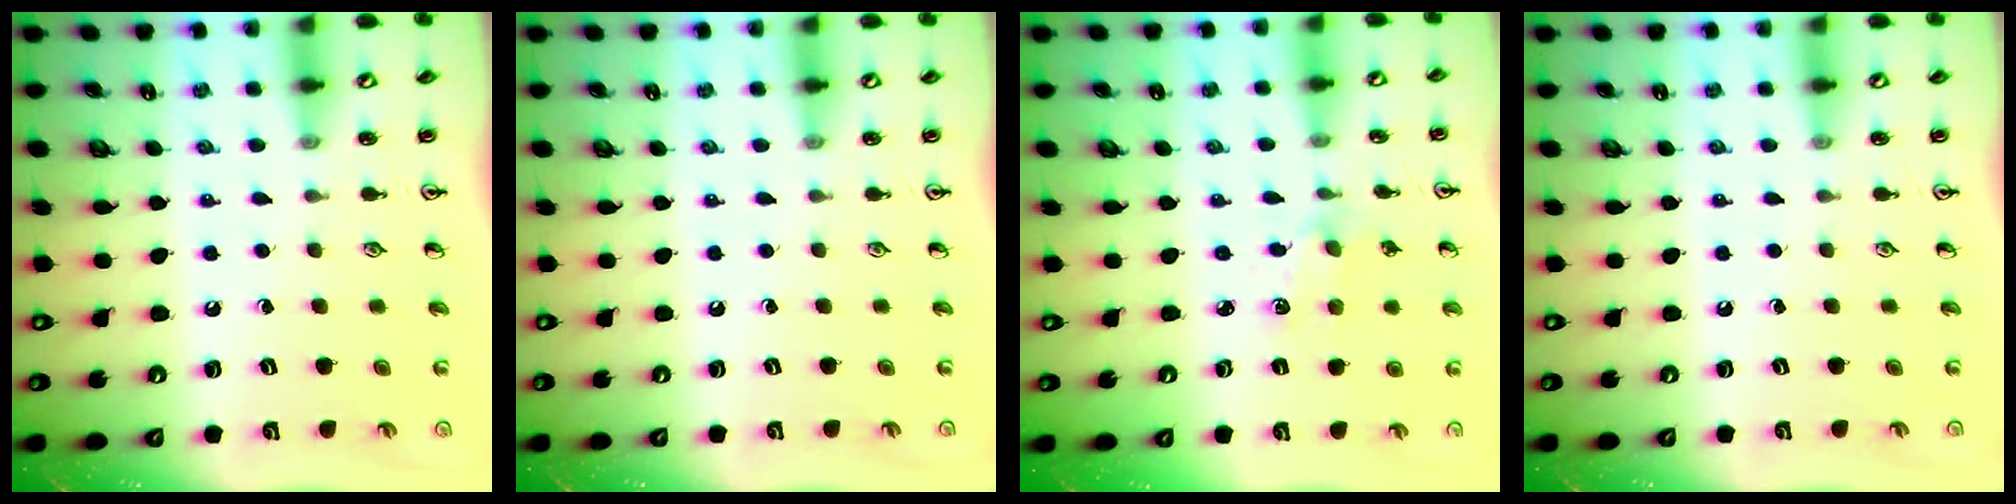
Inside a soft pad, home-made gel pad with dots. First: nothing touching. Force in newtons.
{"total": 0.0}
{"total": 2.5, "press": 2.4, "slide": 0.3}
{"total": 0.0}